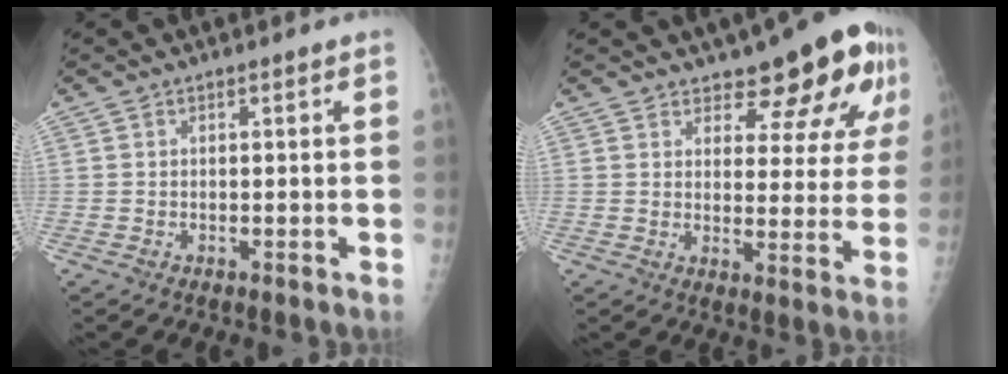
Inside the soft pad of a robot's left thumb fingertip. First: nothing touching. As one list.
[{"total": 12.3, "force": [8.2, 4.9, 7.8], "torque": [-0.058, -0.050, 0.103]}]